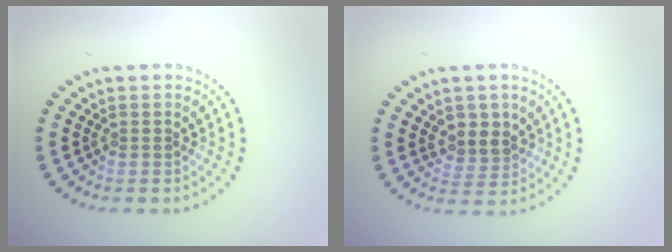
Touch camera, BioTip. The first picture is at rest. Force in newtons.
{"total": 2.6, "press": 2.2, "slide": 1.3}